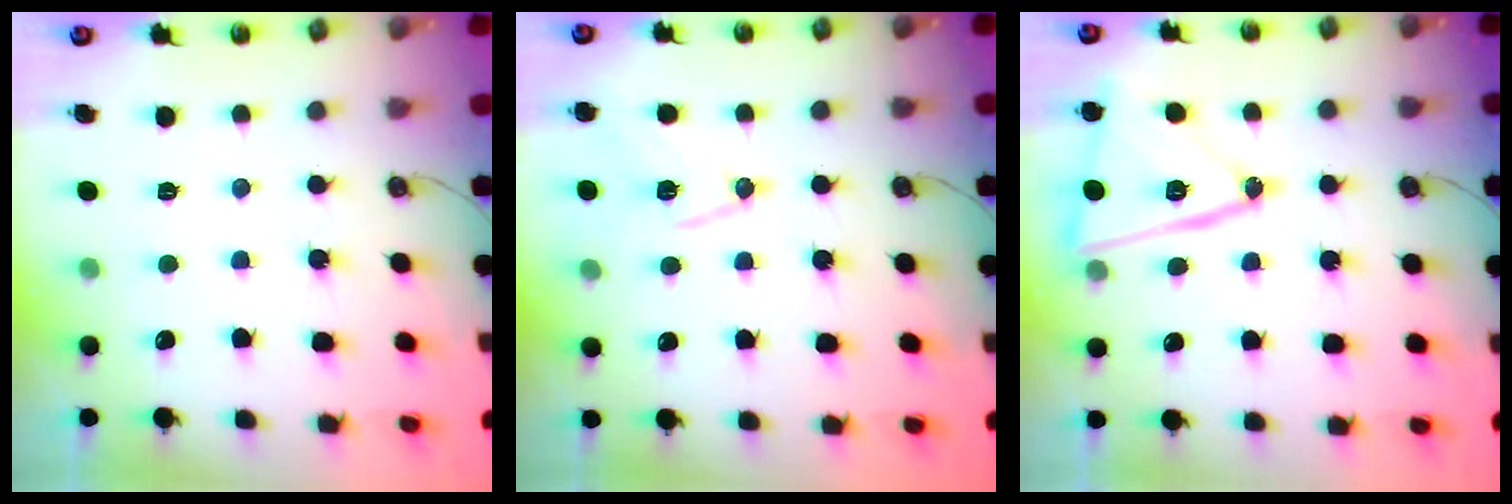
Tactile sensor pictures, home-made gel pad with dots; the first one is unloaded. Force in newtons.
{"total": 12.0, "press": 11.7, "slide": 2.7}
{"total": 16.7, "press": 16.7, "slide": 0.7}